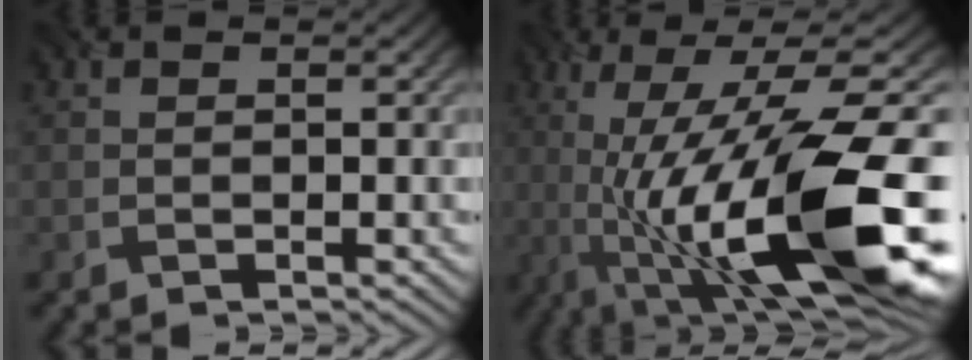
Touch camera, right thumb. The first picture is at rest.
{"total": 18.0, "force": [-3.9, 4.8, 17.0], "torque": [-0.288, 0.006, -0.064]}